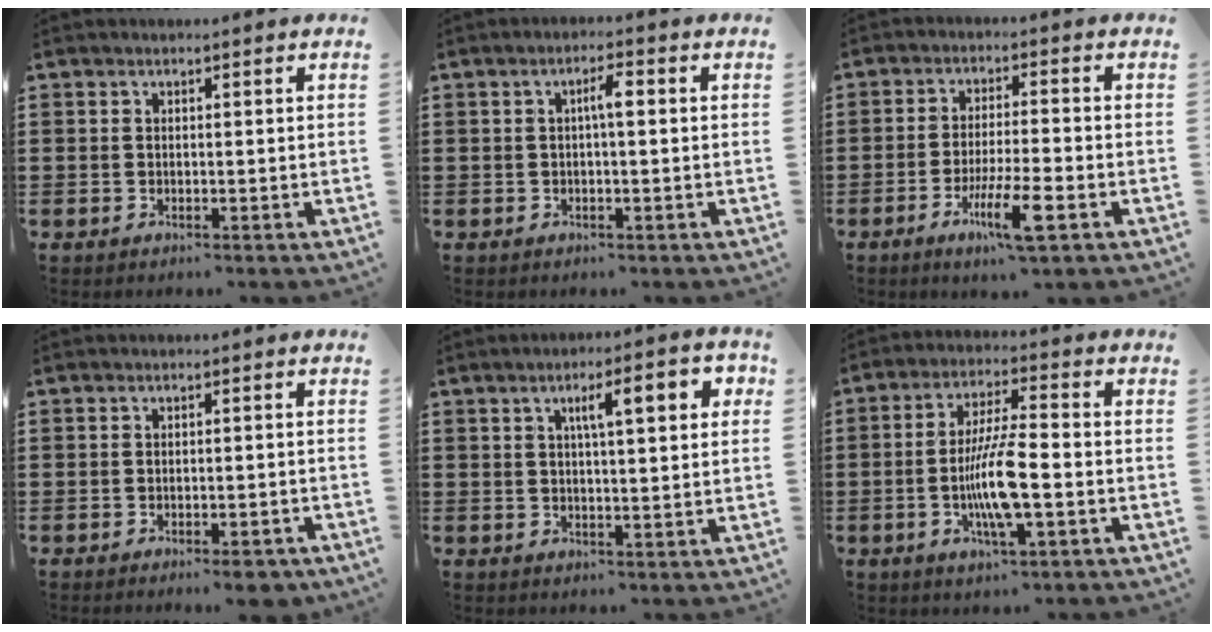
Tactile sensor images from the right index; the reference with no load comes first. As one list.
[{"total": 2.6, "force": [0.1, 0.5, 2.6], "torque": [-0.049, 0.003, -0.001]}, {"total": 7.6, "force": [-3.6, 1.0, 6.7], "torque": [-0.123, -0.008, -0.065]}, {"total": 2.0, "force": [-1.6, 0.2, 1.1], "torque": [-0.020, 0.002, -0.029]}, {"total": 6.1, "force": [2.0, 1.5, 5.6], "torque": [-0.090, -0.002, 0.024]}, {"total": 9.2, "force": [-2.4, 2.0, 8.7], "torque": [-0.177, -0.008, -0.048]}]